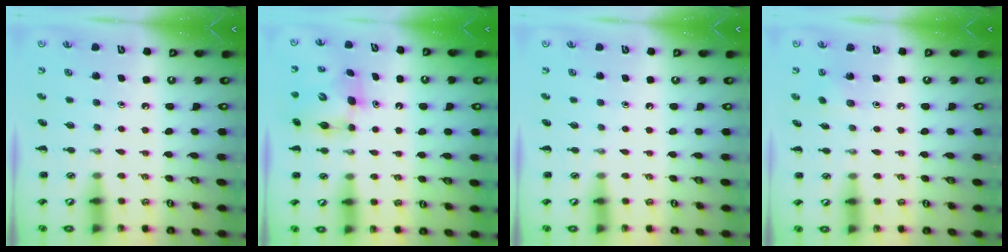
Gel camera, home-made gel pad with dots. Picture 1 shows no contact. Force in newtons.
{"total": 7.1, "press": 6.9, "slide": 1.7}
{"total": 0.0}
{"total": 2.6, "press": 2.4, "slide": 0.8}